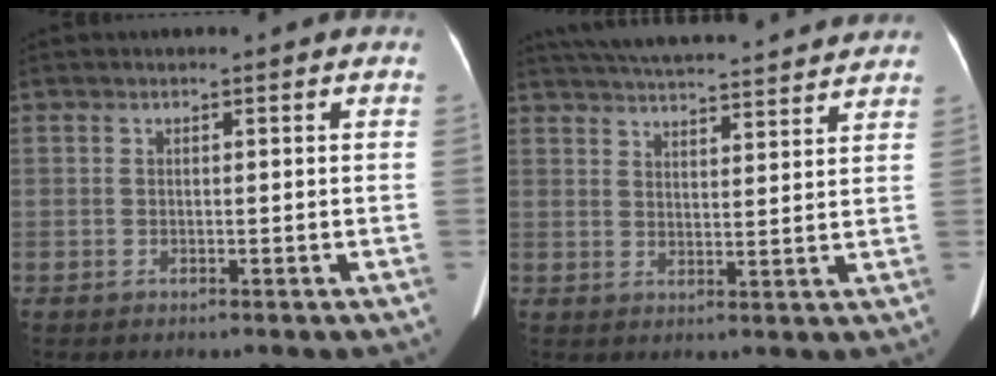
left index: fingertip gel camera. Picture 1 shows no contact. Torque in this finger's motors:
{"motor_torque": [0.83, -1.31, 0.27, 0.11]}